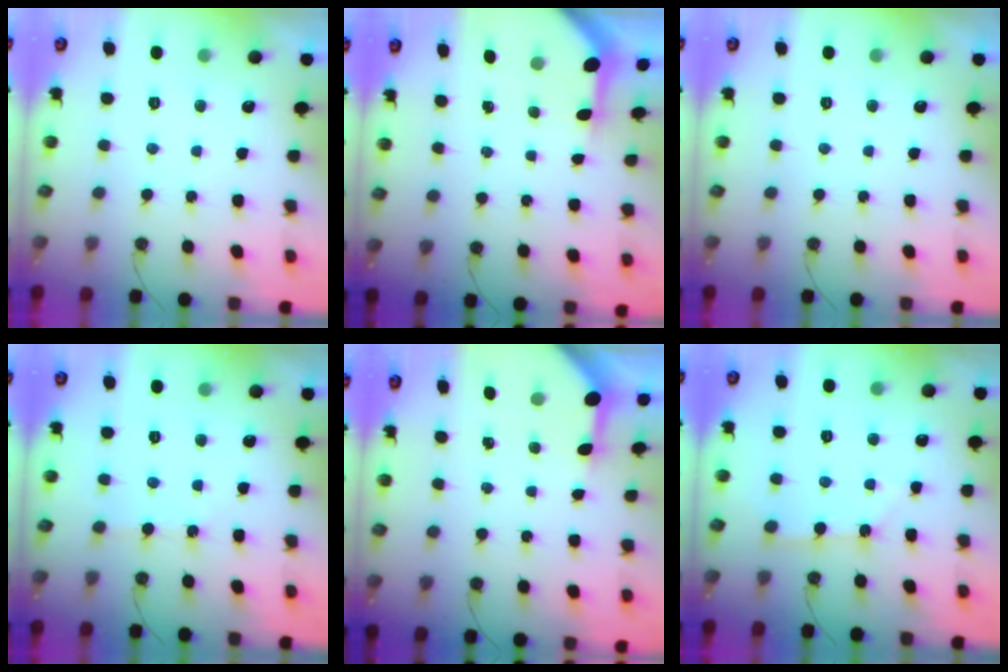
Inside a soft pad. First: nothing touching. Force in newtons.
{"total": 3.0, "press": 3.0, "slide": 0.3}
{"total": 0.0}
{"total": 2.8, "press": 2.8, "slide": 0.4}
{"total": 3.6, "press": 3.6, "slide": 0.4}
{"total": 2.4, "press": 2.4, "slide": 0.3}